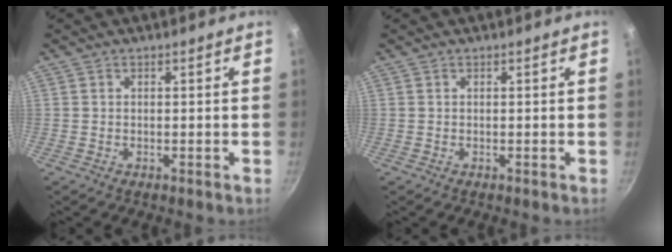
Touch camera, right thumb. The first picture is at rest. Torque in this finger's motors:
{"motor_torque": [0.07, 0.07, 0.00, 0.02, 0.07]}